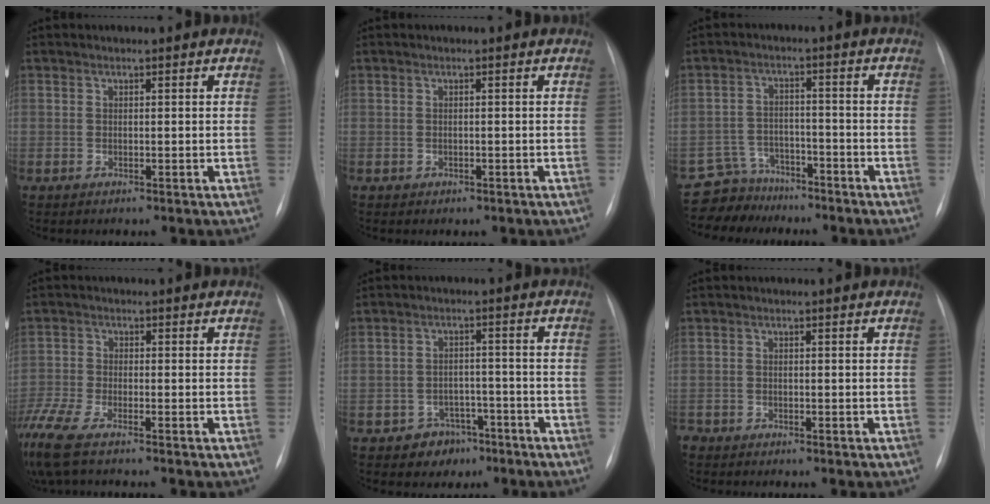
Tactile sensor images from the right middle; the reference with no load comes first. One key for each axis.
{"total": 0.6, "fx": -0.2, "fy": 0.6, "fz": 0.1, "tx": -0.003, "ty": 0.003, "tz": 0.001}
{"total": 6.6, "fx": -5.7, "fy": 3.2, "fz": -1.0, "tx": 0.018, "ty": 0.015, "tz": -0.100}
{"total": 10.4, "fx": -8.2, "fy": 2.2, "fz": 6.0, "tx": -0.141, "ty": -0.018, "tz": -0.152}
{"total": 4.6, "fx": -2.9, "fy": 3.5, "fz": 0.7, "tx": -0.001, "ty": 0.017, "tz": -0.035}
{"total": 2.4, "fx": -2.1, "fy": 0.9, "fz": 0.5, "tx": -0.007, "ty": -0.004, "tz": -0.033}